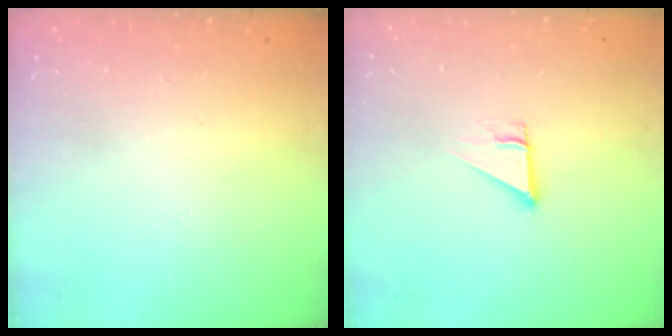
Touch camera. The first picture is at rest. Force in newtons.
{"total": 2.5, "press": 2.5, "slide": 0.2}